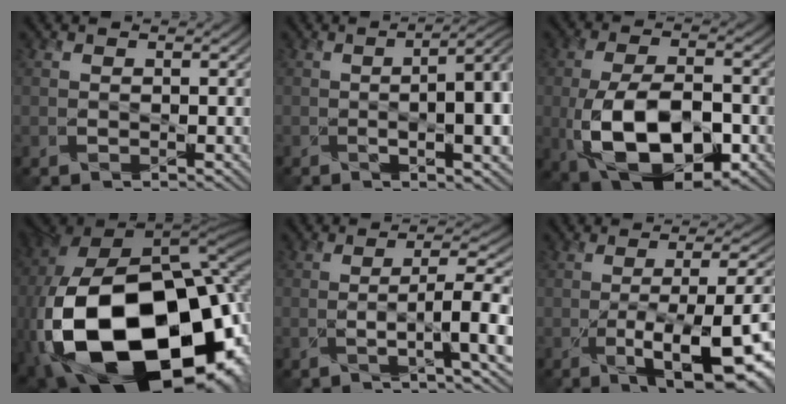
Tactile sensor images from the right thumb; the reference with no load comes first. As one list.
[{"total": 11.3, "force": [-0.5, 3.6, 10.7], "torque": [-0.122, 0.008, -0.015]}, {"total": 13.6, "force": [-4.5, 7.1, 10.7], "torque": [-0.210, -0.019, -0.078]}, {"total": 25.0, "force": [-7.9, 15.2, 18.1], "torque": [-0.403, -0.075, -0.090]}, {"total": 8.0, "force": [-1.9, 1.2, 7.7], "torque": [-0.118, 0.006, -0.036]}, {"total": 13.4, "force": [-4.2, 3.8, 12.1], "torque": [-0.163, 0.003, -0.058]}]